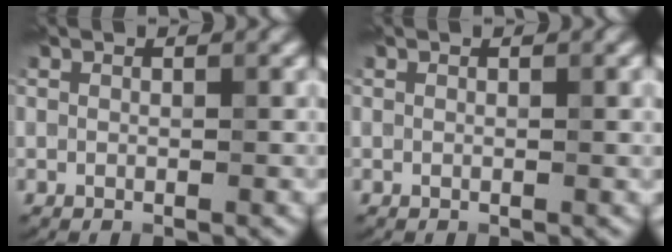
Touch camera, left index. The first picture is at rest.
{"total": 0.5, "force": [0.1, 0.0, 0.5], "torque": [-0.004, 0.001, 0.001]}